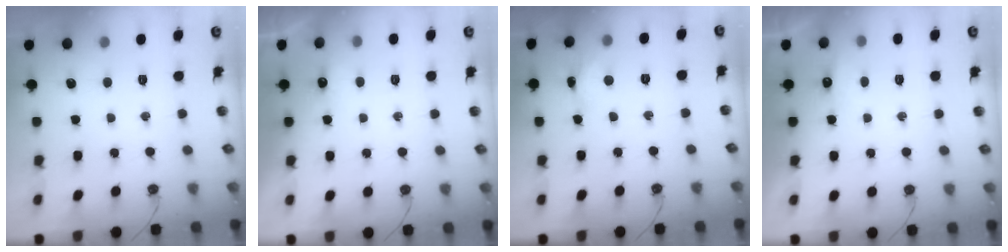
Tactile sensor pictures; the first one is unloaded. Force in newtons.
{"total": 3.9, "press": 3.9, "slide": 0.7}
{"total": 2.9, "press": 2.9, "slide": 0.2}
{"total": 3.7, "press": 3.7, "slide": 0.6}